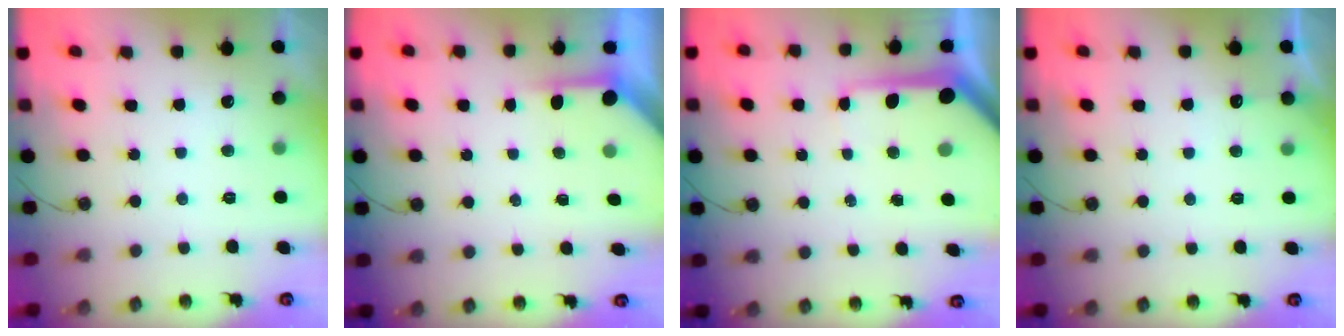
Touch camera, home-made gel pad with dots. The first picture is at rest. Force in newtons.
{"total": 4.0, "press": 3.9, "slide": 0.3}
{"total": 9.2, "press": 9.2, "slide": 1.0}
{"total": 2.8, "press": 2.8, "slide": 0.4}